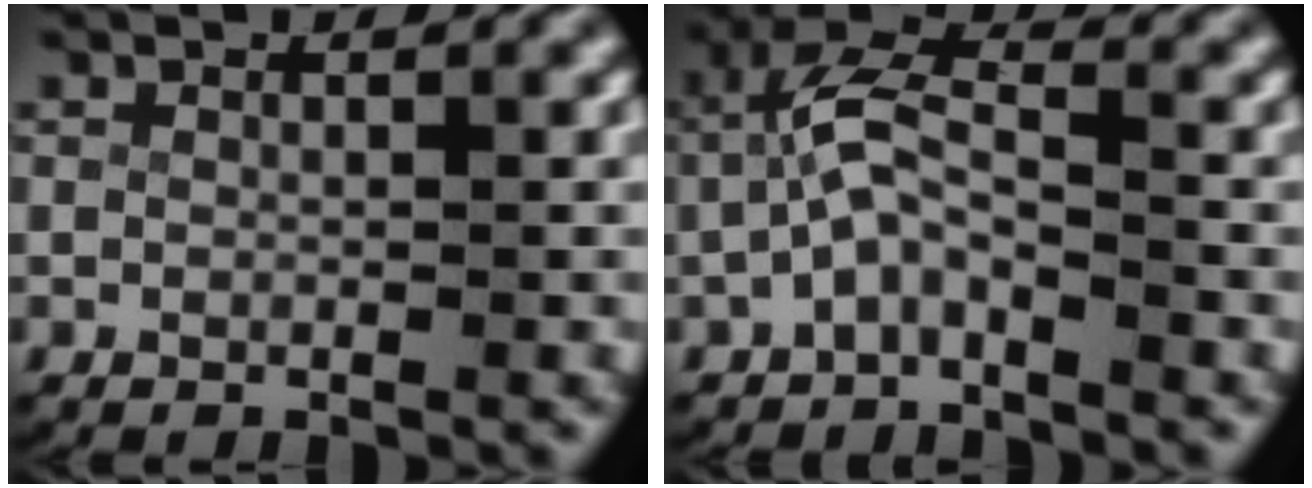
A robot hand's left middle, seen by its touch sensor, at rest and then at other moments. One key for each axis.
{"total": 4.6, "fx": -0.7, "fy": 2.9, "fz": 3.5, "tx": -0.075, "ty": -0.007, "tz": -0.019}